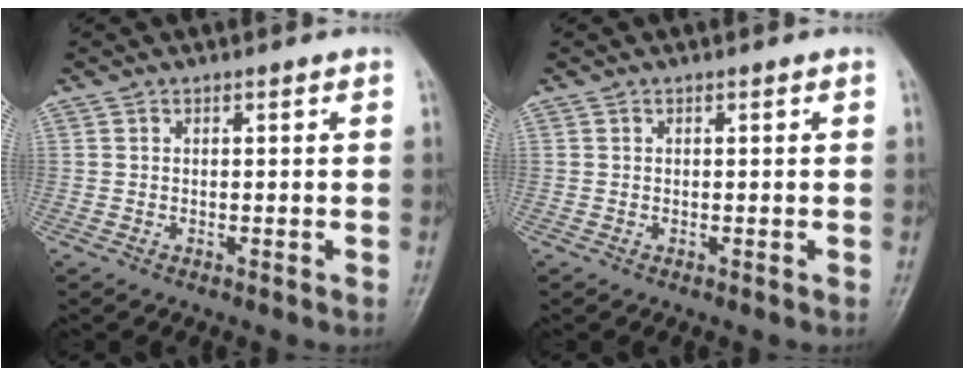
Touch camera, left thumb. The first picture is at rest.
{"total": 0.0}